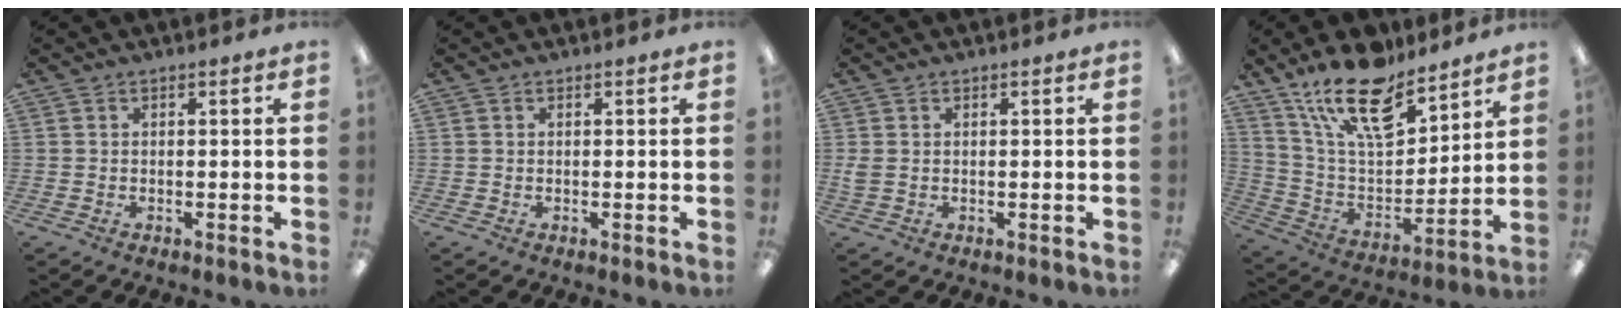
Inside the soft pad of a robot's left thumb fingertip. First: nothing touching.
{"total": 0.0}
{"total": 1.9, "force": [0.3, 1.3, 1.3], "torque": [-0.027, 0.004, 0.005]}
{"total": 19.2, "force": [14.2, 7.8, 10.4], "torque": [-0.193, -0.077, 0.251]}